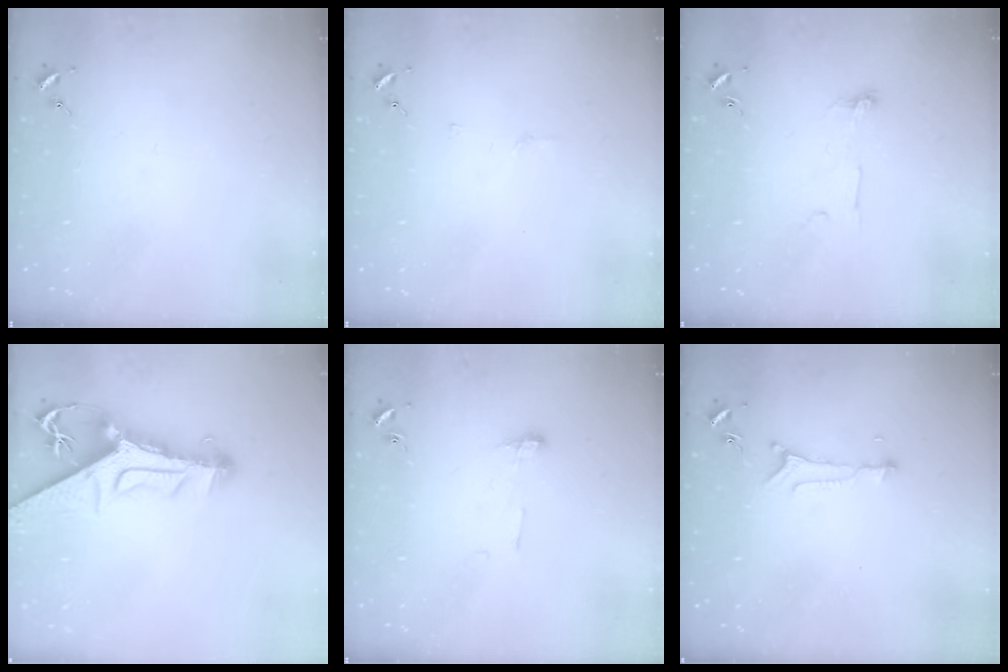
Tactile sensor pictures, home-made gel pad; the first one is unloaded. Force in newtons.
{"total": 3.3, "press": 3.3, "slide": 0.4}
{"total": 6.2, "press": 6.2, "slide": 0.4}
{"total": 13.8, "press": 13.7, "slide": 1.5}
{"total": 4.5, "press": 4.5, "slide": 0.5}
{"total": 5.6, "press": 5.6, "slide": 0.4}